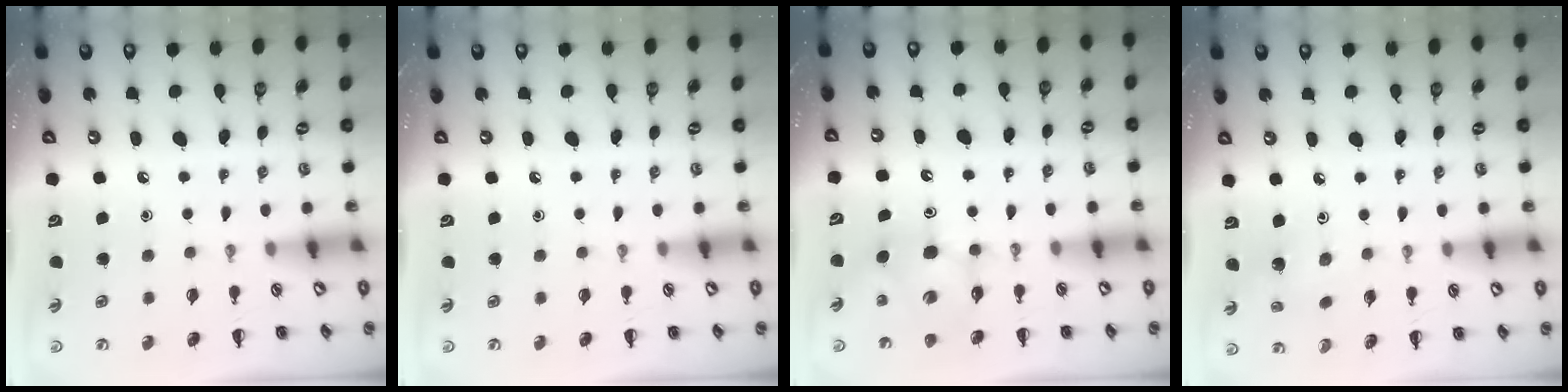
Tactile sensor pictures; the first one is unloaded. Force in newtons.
{"total": 0.0}
{"total": 6.5, "press": 6.5, "slide": 1.0}
{"total": 2.0, "press": 1.9, "slide": 0.8}